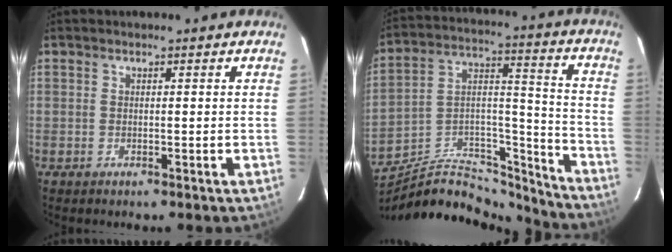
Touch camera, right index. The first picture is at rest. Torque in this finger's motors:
{"motor_torque": [0.09, -0.72, -0.61, -0.21]}